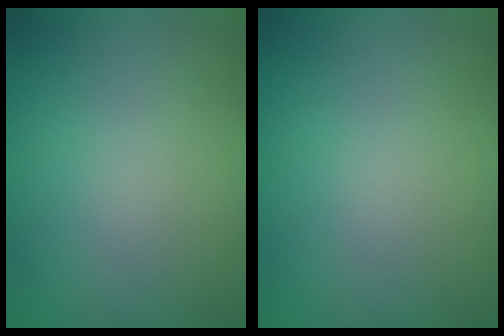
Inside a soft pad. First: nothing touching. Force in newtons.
{"total": 0.0}